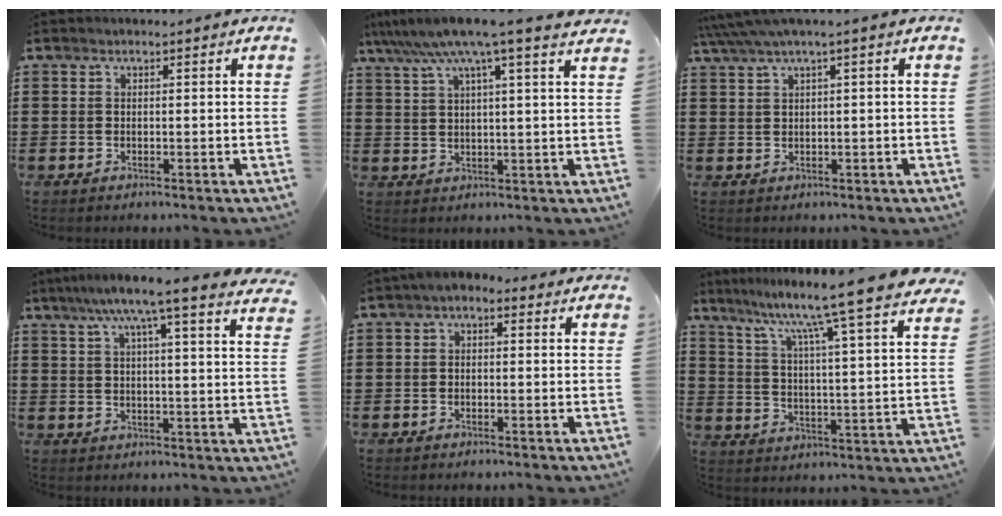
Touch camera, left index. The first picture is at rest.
{"total": 7.9, "force": [5.8, -0.1, 5.3], "torque": [-0.121, -0.022, 0.098]}
{"total": 2.1, "force": [0.4, -0.1, 2.1], "torque": [-0.046, -0.007, 0.002]}
{"total": 7.9, "force": [6.1, -0.2, 5.0], "torque": [-0.112, -0.026, 0.099]}
{"total": 1.4, "force": [-0.4, 1.0, 0.9], "torque": [-0.020, 0.007, -0.011]}
{"total": 9.7, "force": [8.3, -2.2, 4.4], "torque": [-0.103, -0.077, 0.125]}